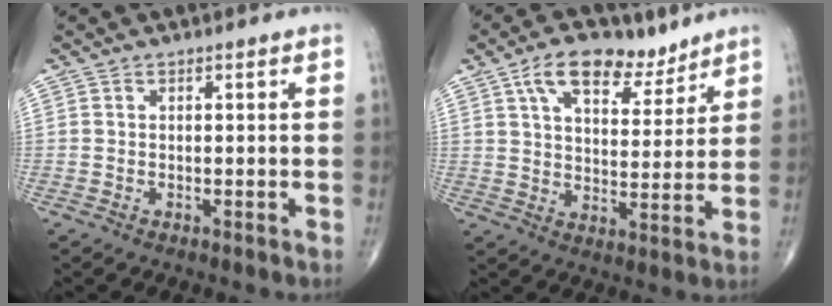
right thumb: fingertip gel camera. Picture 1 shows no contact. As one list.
[{"total": 12.3, "force": [7.7, 6.3, 7.3], "torque": [-0.096, -0.031, 0.131]}]